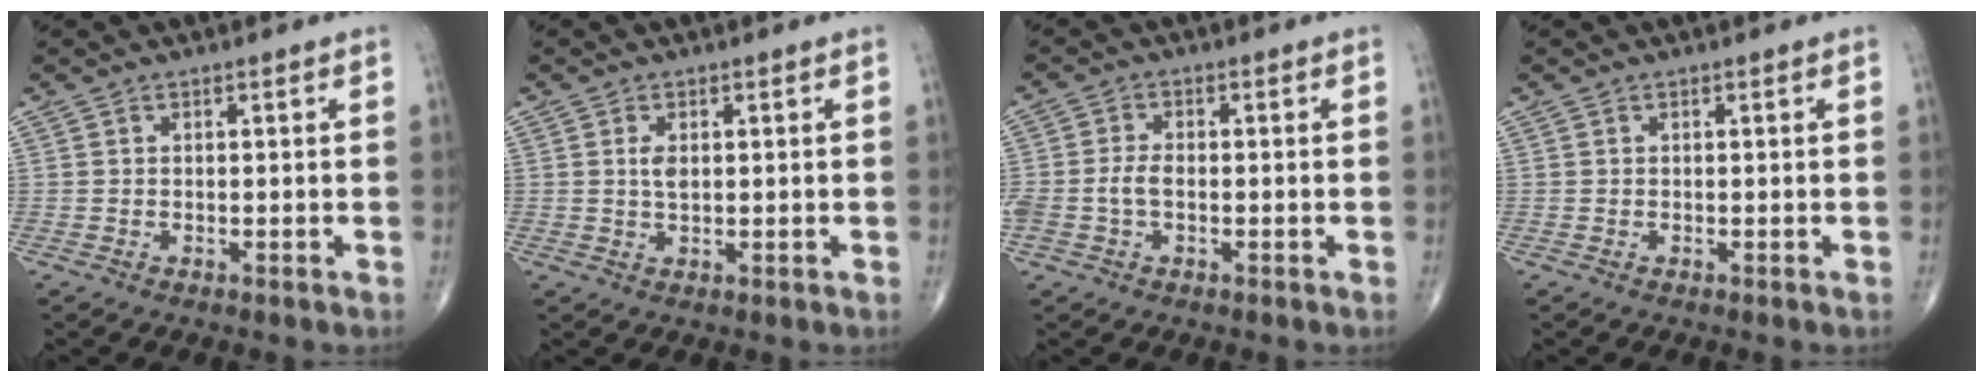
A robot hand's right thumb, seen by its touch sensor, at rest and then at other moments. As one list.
[{"total": 2.2, "force": [0.5, 1.2, 1.9], "torque": [-0.033, -0.003, 0.009]}, {"total": 4.2, "force": [-0.7, 2.5, 3.3], "torque": [-0.086, 0.013, -0.014]}, {"total": 0.0}]